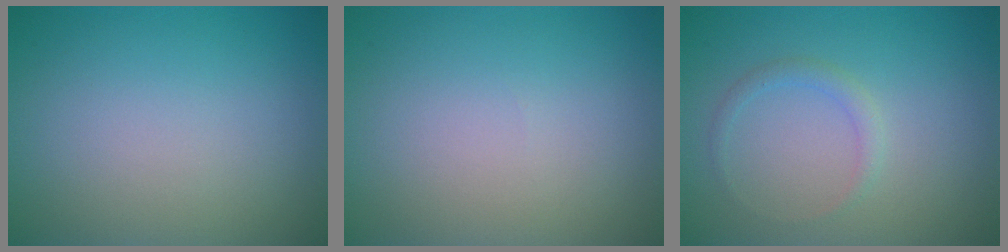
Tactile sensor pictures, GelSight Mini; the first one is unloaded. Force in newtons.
{"total": 0.0}
{"total": 1.1, "press": 1.1, "slide": 0.1}